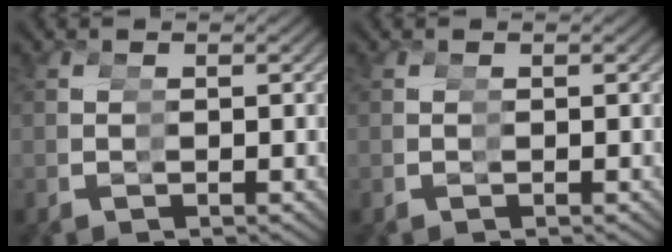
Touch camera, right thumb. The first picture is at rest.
{"total": 0.0}